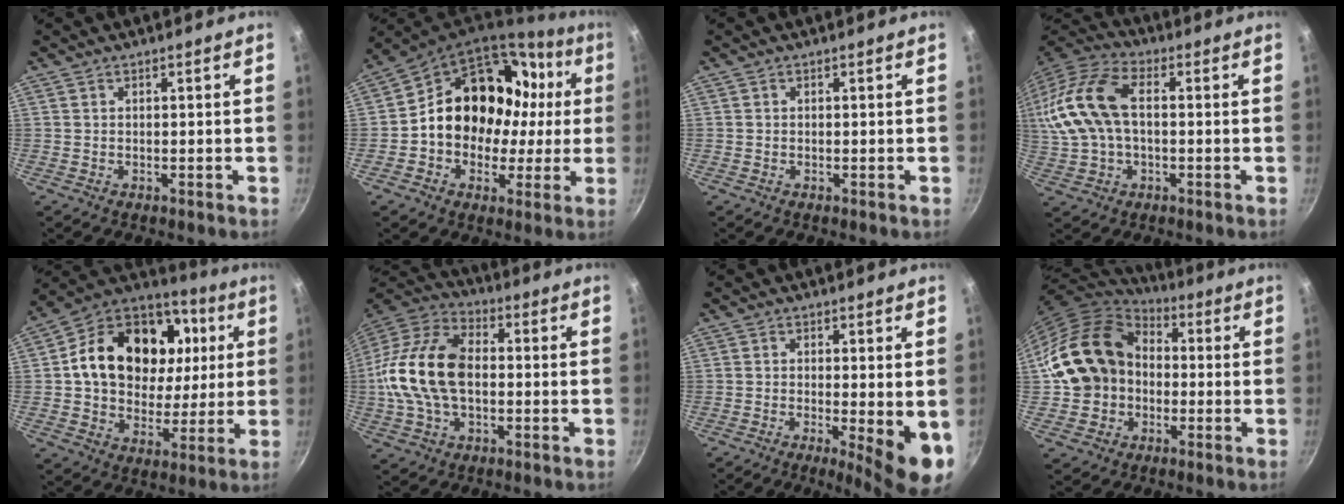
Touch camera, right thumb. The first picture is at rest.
{"total": 21.3, "force": [2.1, 16.7, 13.0], "torque": [-0.176, 0.050, 0.037]}
{"total": 0.0}
{"total": 17.9, "force": [1.4, 11.0, 14.0], "torque": [-0.301, 0.034, 0.017]}
{"total": 25.1, "force": [5.0, 18.9, 15.9], "torque": [-0.253, 0.020, 0.083]}
{"total": 19.3, "force": [-0.6, 12.1, 15.0], "torque": [-0.282, 0.035, -0.023]}
{"total": 9.0, "force": [-1.8, 1.8, 8.6], "torque": [-0.109, -0.010, -0.019]}
{"total": 17.4, "force": [-0.2, 14.4, 9.8], "torque": [-0.162, 0.045, -0.008]}